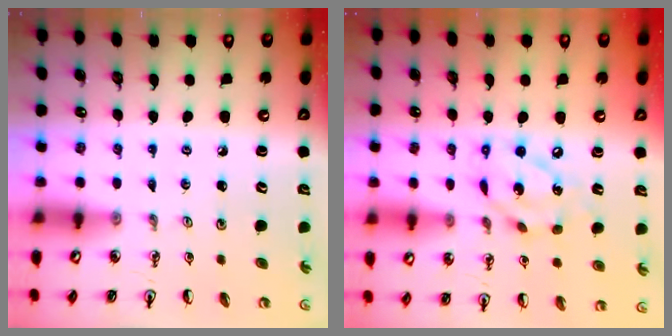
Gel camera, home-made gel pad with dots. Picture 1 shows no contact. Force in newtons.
{"total": 13.4, "press": 13.4, "slide": 1.3}